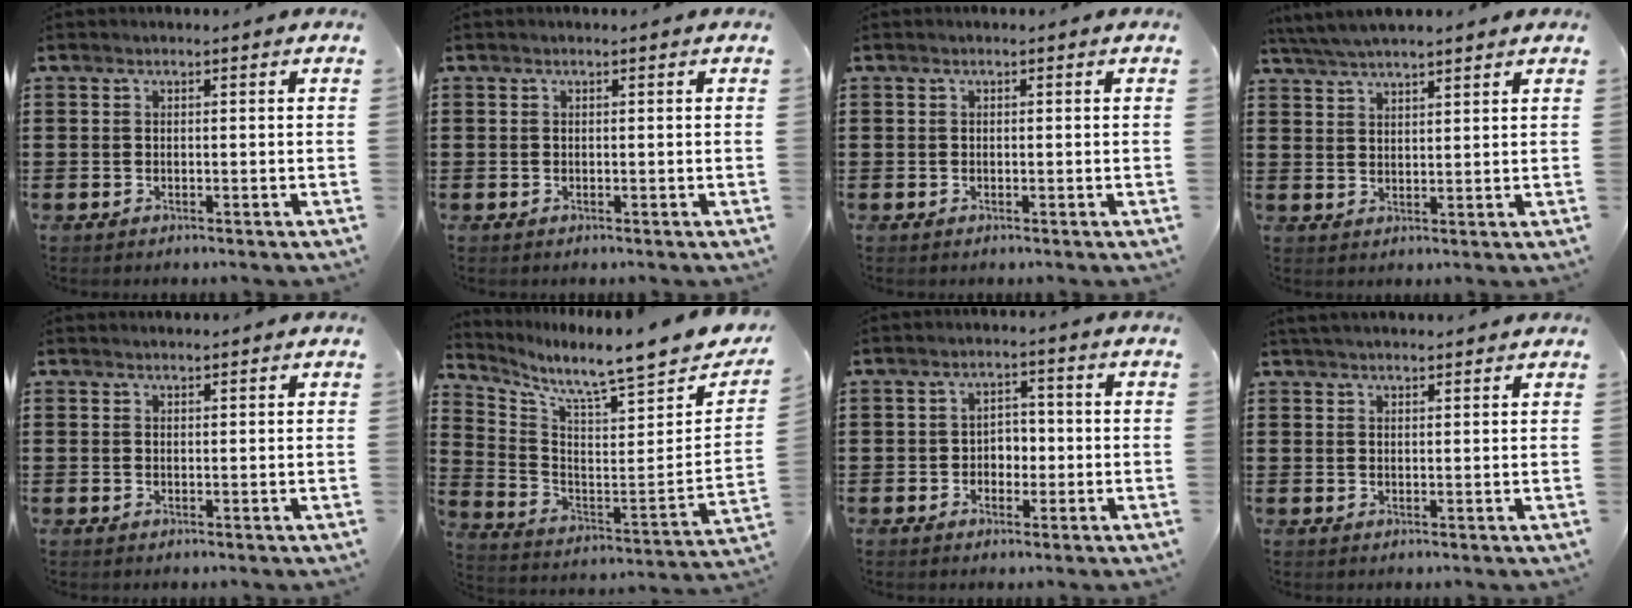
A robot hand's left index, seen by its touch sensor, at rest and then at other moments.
{"total": 0.0}
{"total": 0.0}
{"total": 4.0, "force": [3.7, 0.1, 1.4], "torque": [-0.039, -0.007, 0.069]}
{"total": 0.8, "force": [0.8, 0.0, 0.1], "torque": [-0.003, -0.002, 0.017]}
{"total": 7.3, "force": [6.5, -0.3, 3.2], "torque": [-0.083, -0.076, 0.099]}
{"total": 2.8, "force": [-0.9, 2.1, 1.5], "torque": [-0.035, 0.006, -0.025]}
{"total": 2.1, "force": [2.0, 0.2, 0.5], "torque": [-0.013, 0.003, 0.039]}